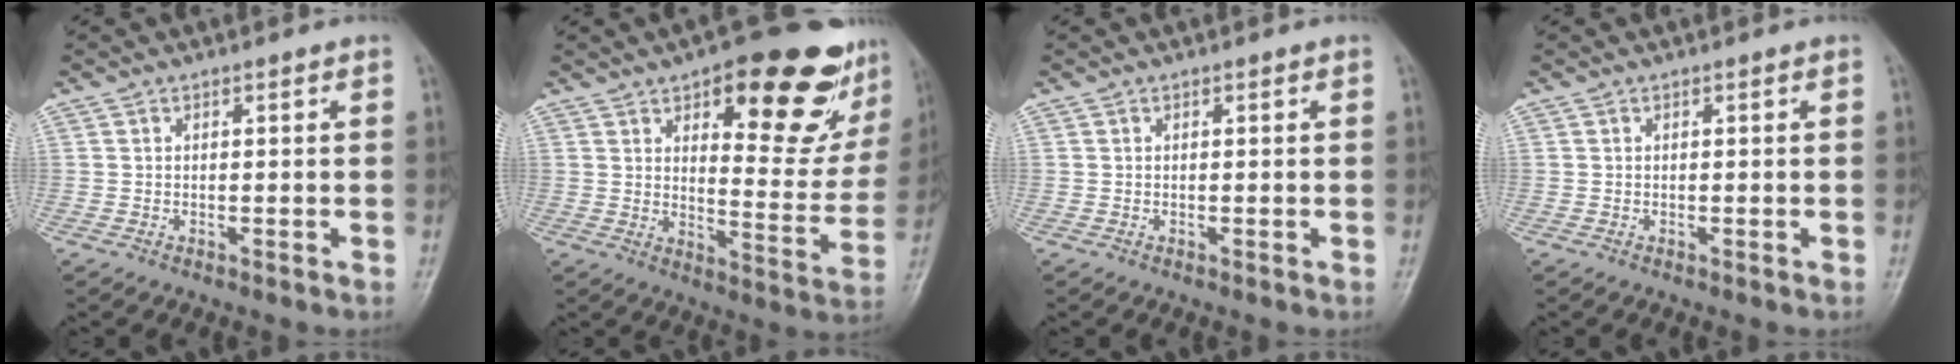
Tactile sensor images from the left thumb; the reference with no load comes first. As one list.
[{"total": 22.5, "force": [12.5, 8.6, 16.6], "torque": [-0.160, -0.049, 0.172]}, {"total": 0.0}, {"total": 0.0}]